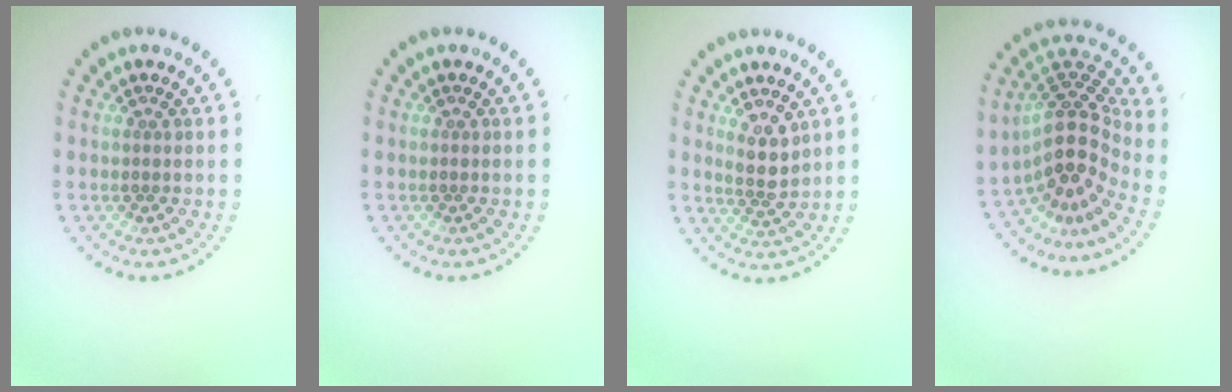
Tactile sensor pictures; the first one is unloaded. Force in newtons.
{"total": 0.0}
{"total": 2.5, "press": 2.1, "slide": 1.2}
{"total": 4.9, "press": 3.6, "slide": 3.4}